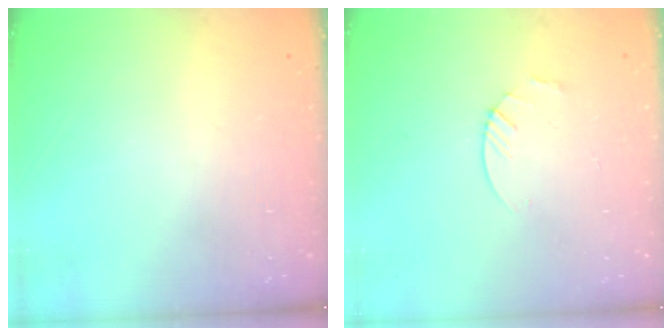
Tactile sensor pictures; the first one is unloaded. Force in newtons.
{"total": 3.0, "press": 2.9, "slide": 0.3}